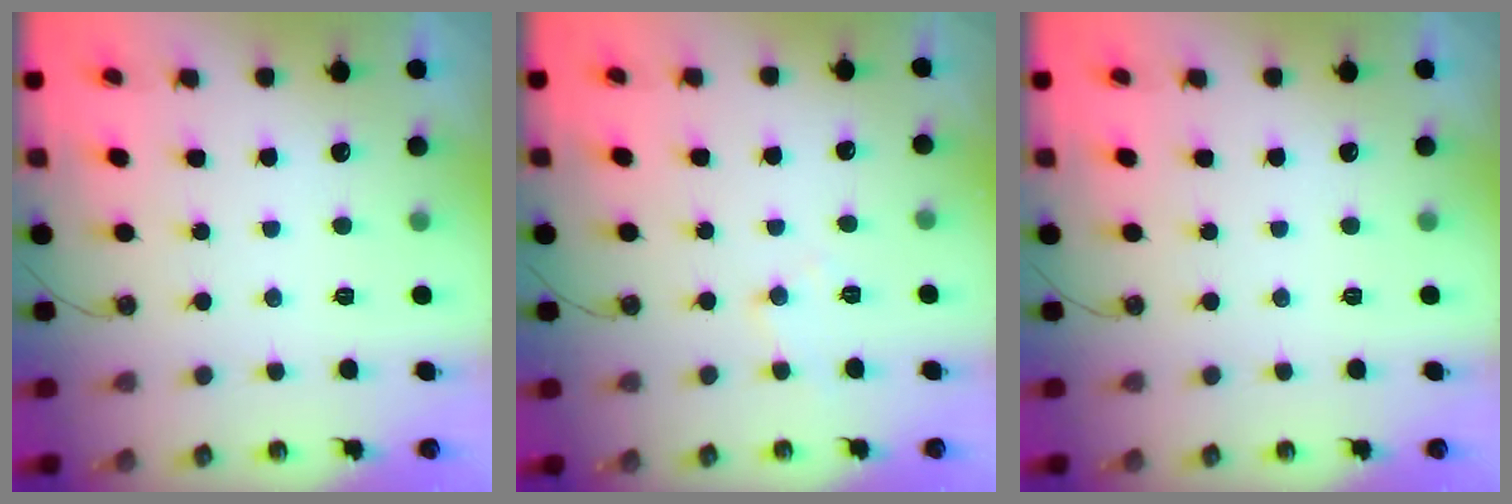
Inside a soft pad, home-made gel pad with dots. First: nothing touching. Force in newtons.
{"total": 6.7, "press": 6.7, "slide": 1.1}
{"total": 0.0}